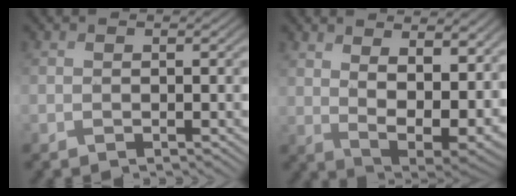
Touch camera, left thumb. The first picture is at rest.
{"total": 12.4, "force": [4.5, 6.5, 9.6], "torque": [-0.165, -0.012, 0.089]}